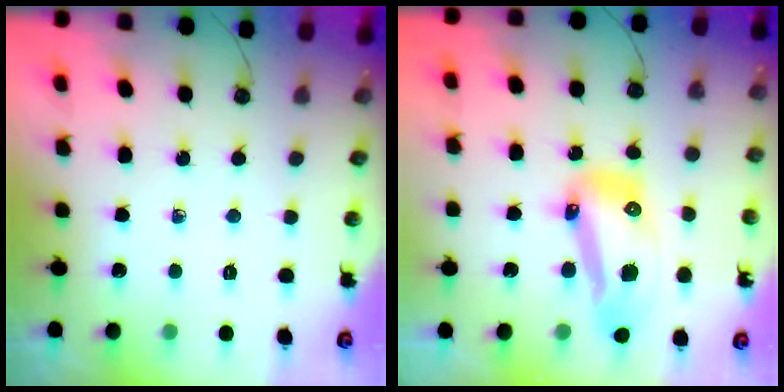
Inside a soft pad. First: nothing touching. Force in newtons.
{"total": 14.3, "press": 14.2, "slide": 1.7}